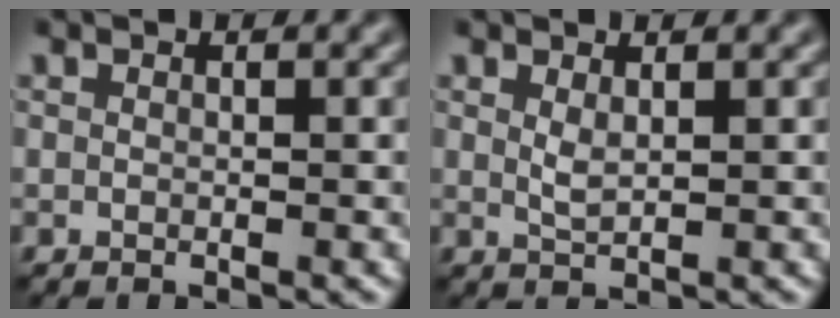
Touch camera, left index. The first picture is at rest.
{"total": 1.1, "force": [0.6, 0.3, 0.9], "torque": [-0.023, -0.003, 0.014]}